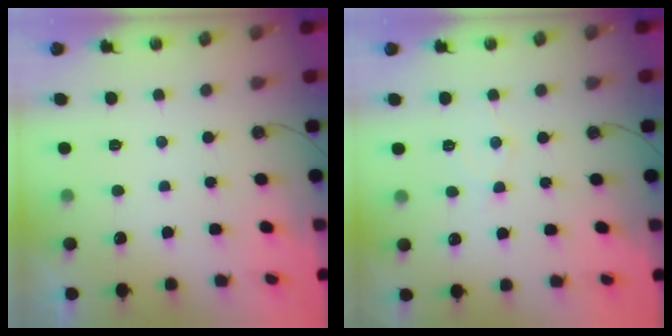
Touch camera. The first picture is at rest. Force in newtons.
{"total": 5.6, "press": 5.6, "slide": 0.3}